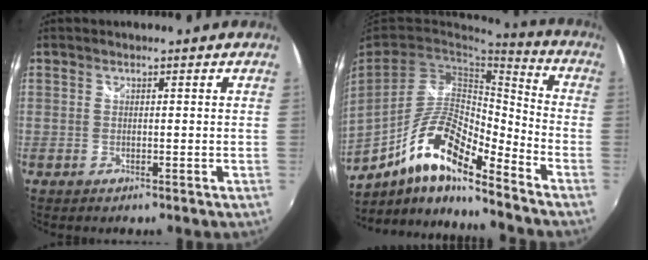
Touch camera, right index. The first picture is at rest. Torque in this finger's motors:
{"motor_torque": [1.00, -1.13, 0.67, 0.18]}